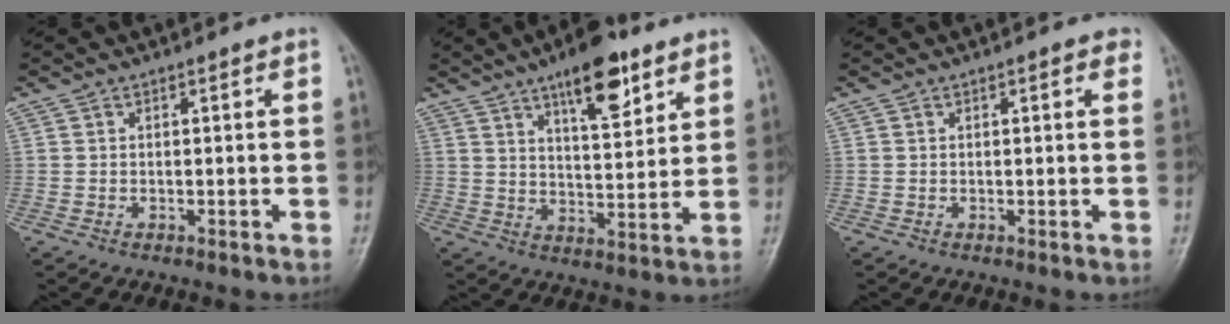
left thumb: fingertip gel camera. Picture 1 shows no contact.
{"total": 12.3, "force": [7.5, 4.5, 8.6], "torque": [-0.108, -0.042, 0.118]}
{"total": 1.8, "force": [0.9, 0.7, 1.4], "torque": [-0.011, 0.000, 0.007]}